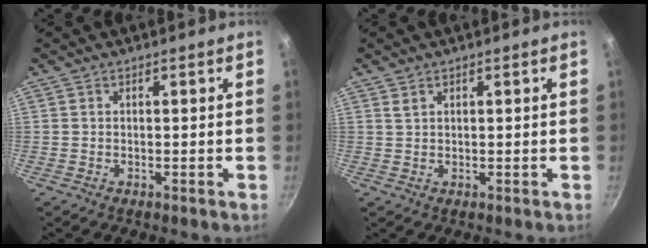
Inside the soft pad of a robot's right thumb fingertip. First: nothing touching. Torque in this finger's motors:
{"motor_torque": [-0.68, 0.40, 0.80, -0.03, 0.23]}